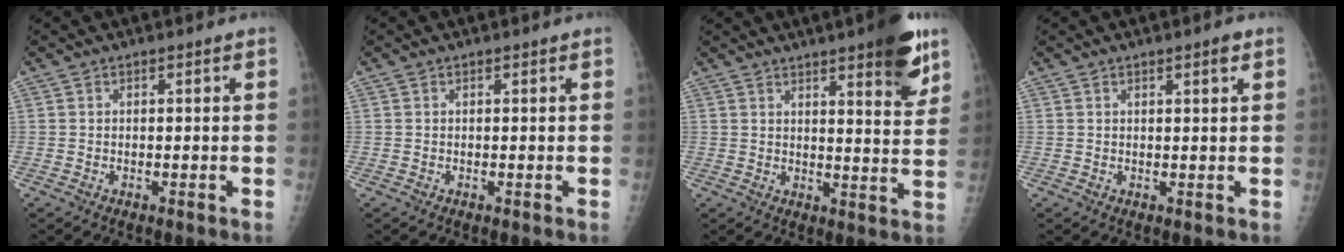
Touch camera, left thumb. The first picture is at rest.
{"total": 0.0}
{"total": 11.3, "force": [6.9, 2.4, 8.7], "torque": [-0.091, -0.036, 0.087]}
{"total": 1.7, "force": [1.0, 0.2, 1.3], "torque": [-0.021, -0.005, 0.015]}